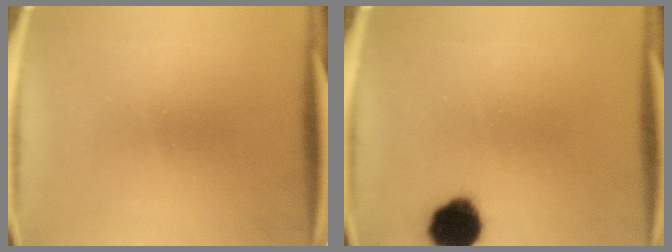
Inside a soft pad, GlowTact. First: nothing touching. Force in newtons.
{"total": 10.2}